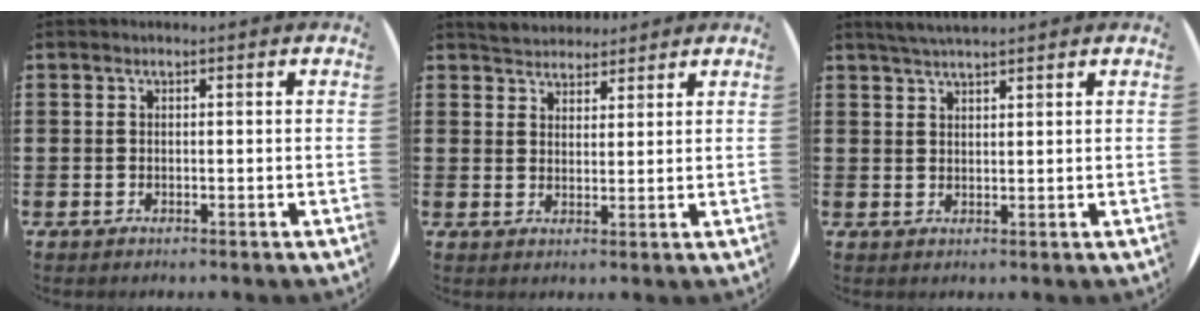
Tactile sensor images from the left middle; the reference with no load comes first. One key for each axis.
{"total": 3.5, "fx": 3.4, "fy": 0.9, "fz": 0.0, "tx": -0.008, "ty": -0.002, "tz": 0.064}
{"total": 2.8, "fx": 2.7, "fy": 0.2, "fz": 0.9, "tx": -0.023, "ty": 0.001, "tz": 0.049}